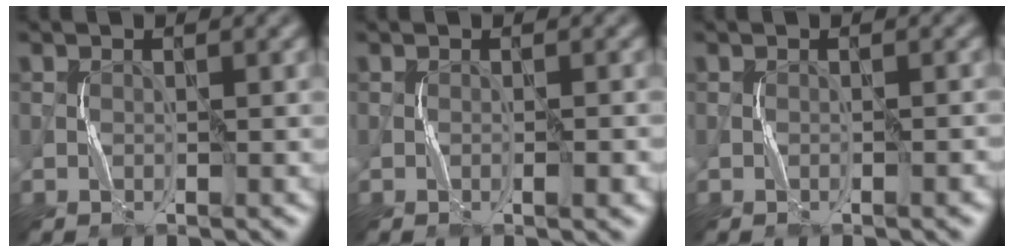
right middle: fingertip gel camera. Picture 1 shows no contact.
{"total": 1.1, "force": [-0.4, 0.1, 1.1], "torque": [-0.015, 0.001, -0.006]}
{"total": 0.8, "force": [-0.5, 0.1, 0.6], "torque": [-0.008, 0.005, -0.006]}